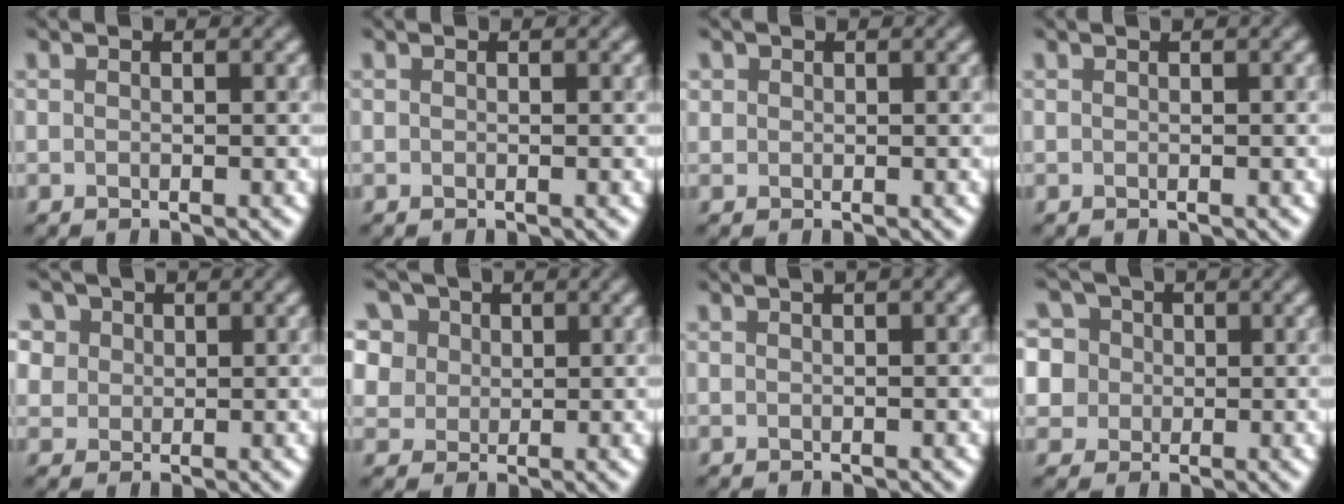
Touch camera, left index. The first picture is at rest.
{"total": 0.0}
{"total": 0.6, "force": [0.3, 0.6, 0.0], "torque": [0.006, -0.002, 0.007]}
{"total": 0.8, "force": [0.4, 0.2, 0.6], "torque": [-0.006, 0.008, 0.003]}
{"total": 6.0, "force": [3.2, 4.5, 2.4], "torque": [-0.067, 0.014, 0.047]}
{"total": 10.3, "force": [5.7, 7.3, 4.5], "torque": [-0.110, 0.026, 0.081]}
{"total": 4.2, "force": [2.0, 1.9, 3.2], "torque": [-0.018, 0.031, 0.007]}
{"total": 9.4, "force": [4.1, 7.4, 4.1], "torque": [-0.081, 0.034, 0.042]}